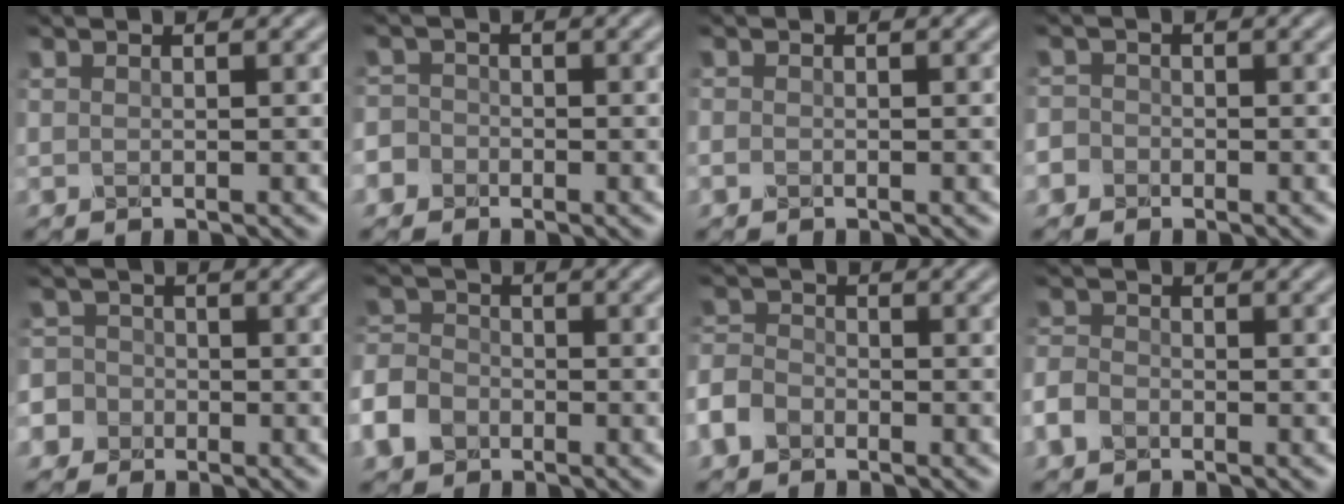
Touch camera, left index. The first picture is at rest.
{"total": 3.2, "force": [-1.6, 2.8, 0.6], "torque": [0.005, 0.004, -0.042]}
{"total": 0.5, "force": [-0.3, 0.3, 0.3], "torque": [-0.004, -0.002, -0.006]}
{"total": 2.4, "force": [-1.1, 2.1, 0.5], "torque": [0.003, 0.005, -0.030]}
{"total": 6.0, "force": [-2.7, 5.2, 1.1], "torque": [-0.025, -0.005, -0.076]}
{"total": 5.5, "force": [-3.0, 4.0, 2.3], "torque": [-0.052, -0.014, -0.064]}
{"total": 3.5, "force": [-2.1, 2.4, 1.5], "torque": [-0.038, 0.002, -0.055]}
{"total": 2.3, "force": [-1.3, 1.6, 1.0], "torque": [-0.018, 0.002, -0.037]}